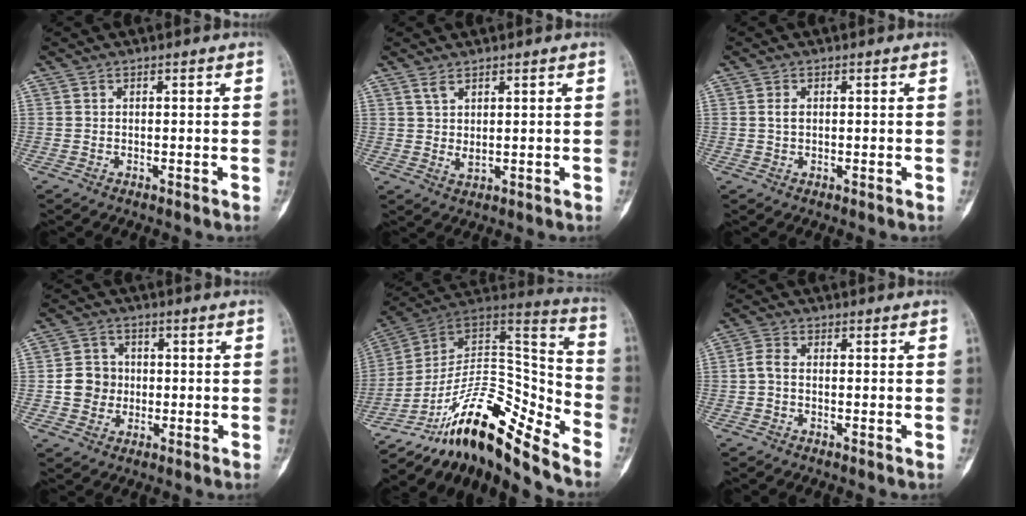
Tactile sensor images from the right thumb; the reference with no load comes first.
{"total": 2.7, "force": [1.5, 0.9, 2.1], "torque": [-0.046, -0.011, 0.035]}
{"total": 1.4, "force": [0.2, 0.9, 1.1], "torque": [-0.017, 0.002, 0.004]}
{"total": 6.1, "force": [-0.6, 5.7, 2.2], "torque": [-0.017, 0.011, -0.015]}
{"total": 20.9, "force": [-15.3, 5.9, 13.0], "torque": [-0.186, 0.124, -0.260]}
{"total": 2.6, "force": [-0.5, 1.5, 2.0], "torque": [-0.042, 0.006, -0.018]}